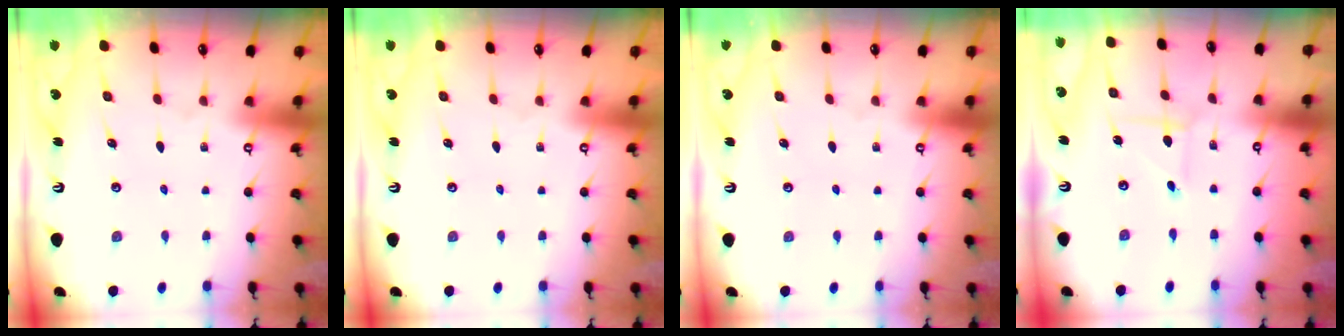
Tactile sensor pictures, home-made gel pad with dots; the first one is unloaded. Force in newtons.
{"total": 0.0}
{"total": 0.0}
{"total": 1.6, "press": 1.6, "slide": 0.1}